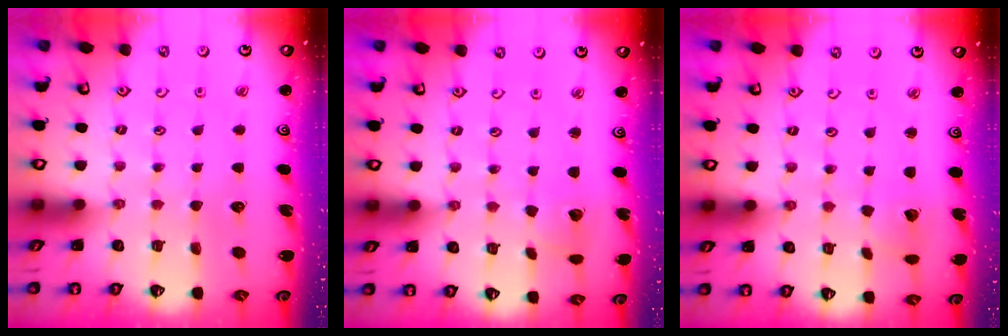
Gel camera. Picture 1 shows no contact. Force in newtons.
{"total": 2.1, "press": 2.1, "slide": 0.2}
{"total": 2.3, "press": 2.3, "slide": 0.1}